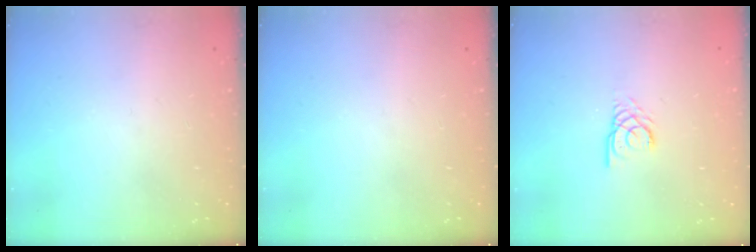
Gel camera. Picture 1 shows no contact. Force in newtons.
{"total": 0.0}
{"total": 2.7, "press": 2.7, "slide": 0.2}